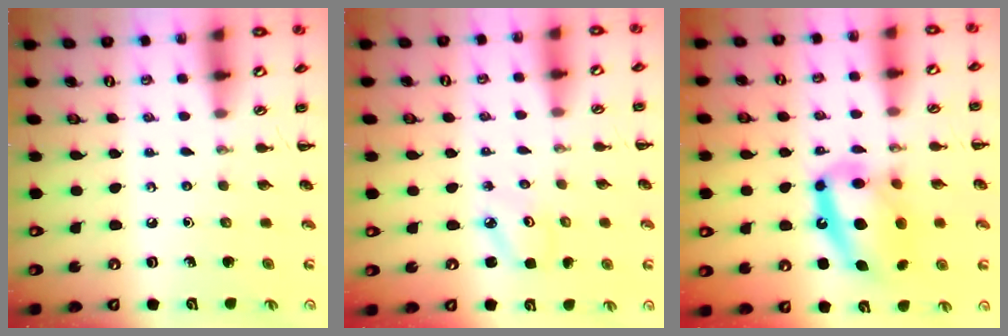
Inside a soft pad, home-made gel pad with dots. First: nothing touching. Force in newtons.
{"total": 2.9, "press": 2.8, "slide": 0.5}
{"total": 15.5, "press": 14.8, "slide": 4.5}